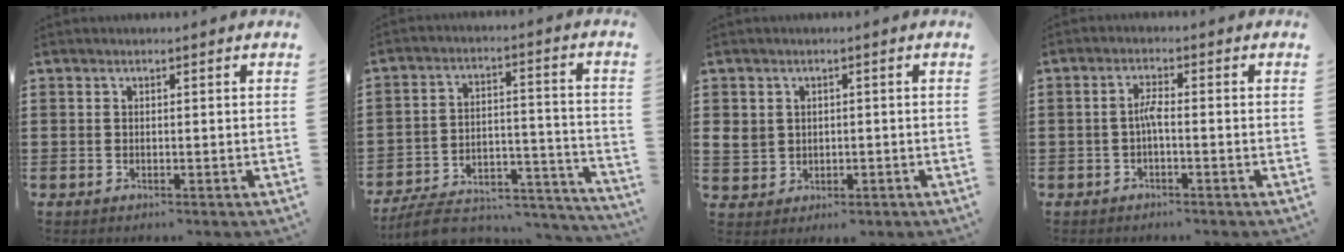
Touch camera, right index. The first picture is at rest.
{"total": 8.4, "force": [-7.4, 2.2, 3.2], "torque": [-0.042, 0.025, -0.138]}
{"total": 2.7, "force": [0.4, 2.6, 0.8], "torque": [-0.034, 0.005, 0.003]}
{"total": 2.5, "force": [-0.6, 0.4, 2.4], "torque": [-0.054, 0.000, -0.015]}